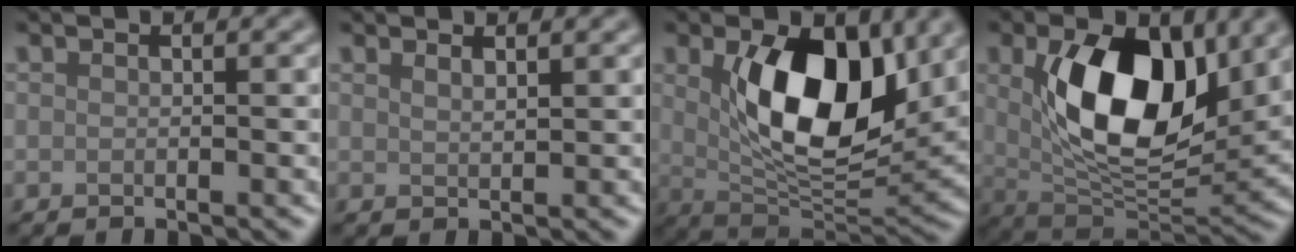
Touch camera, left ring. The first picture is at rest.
{"total": 0.8, "force": [0.8, 0.0, 0.2], "torque": [-0.006, 0.001, 0.018]}
{"total": 10.4, "force": [2.2, 5.4, 8.6], "torque": [-0.147, -0.012, 0.047]}
{"total": 11.5, "force": [2.4, 6.4, 9.2], "torque": [-0.169, -0.011, 0.050]}